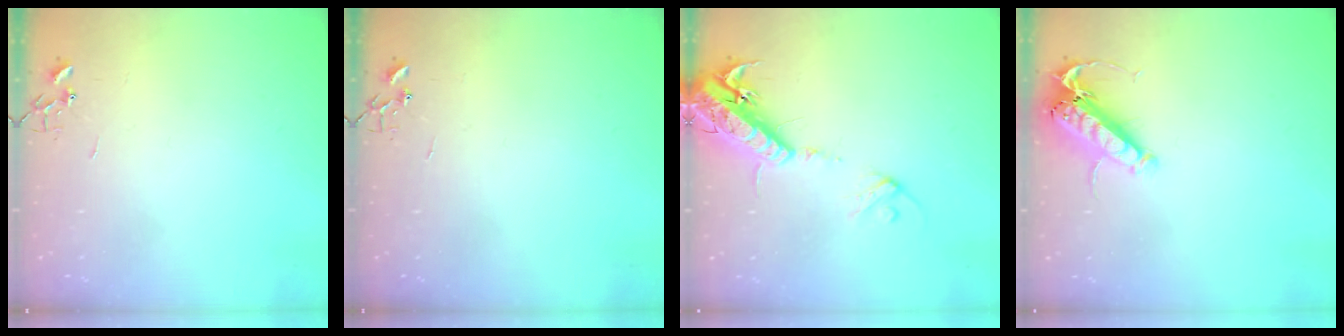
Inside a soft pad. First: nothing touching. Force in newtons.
{"total": 0.0}
{"total": 17.8, "press": 17.4, "slide": 3.8}
{"total": 14.2, "press": 14.0, "slide": 2.5}